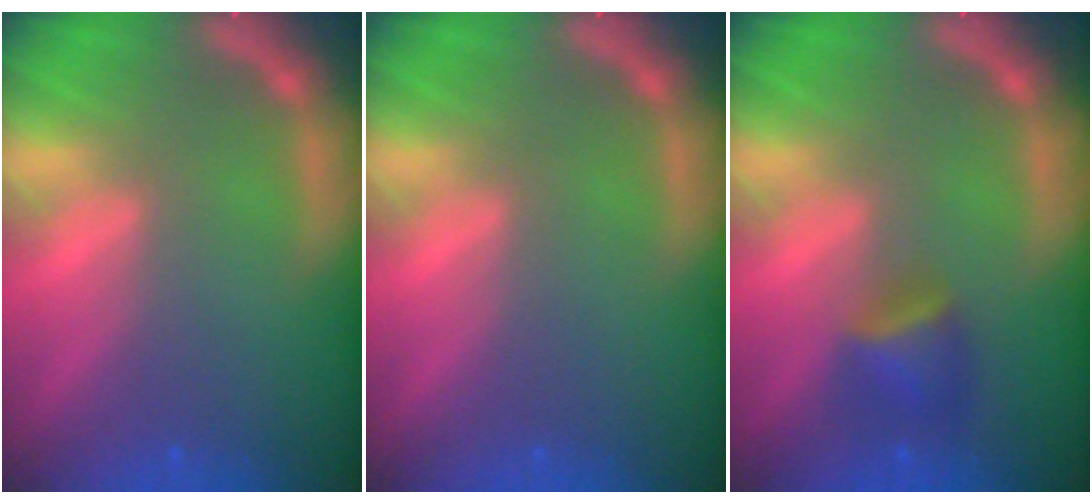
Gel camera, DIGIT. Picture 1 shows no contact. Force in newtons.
{"total": 0.0}
{"total": 2.9}